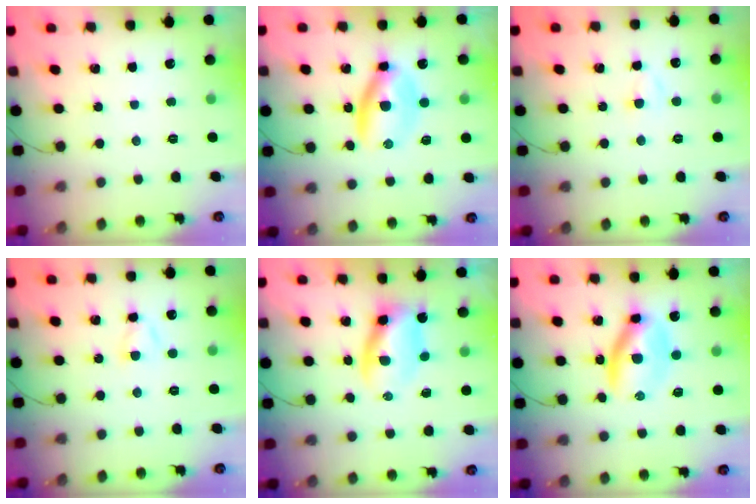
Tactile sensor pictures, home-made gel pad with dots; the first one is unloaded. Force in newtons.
{"total": 6.1, "press": 6.0, "slide": 1.2}
{"total": 2.3, "press": 2.0, "slide": 1.1}
{"total": 2.8, "press": 2.7, "slide": 0.8}
{"total": 4.4, "press": 4.3, "slide": 1.0}
{"total": 5.8, "press": 5.8, "slide": 0.7}